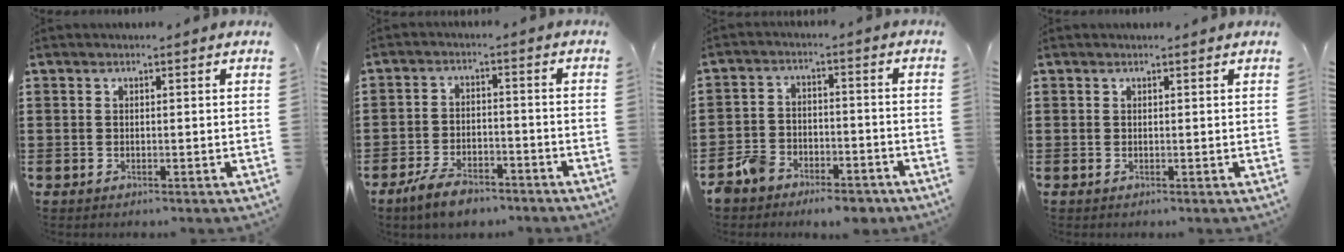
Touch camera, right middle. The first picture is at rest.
{"total": 5.3, "force": [-4.3, 2.1, 2.3], "torque": [-0.050, 0.008, -0.085]}
{"total": 5.9, "force": [-5.3, 2.2, 1.5], "torque": [-0.051, 0.009, -0.113]}
{"total": 0.0}